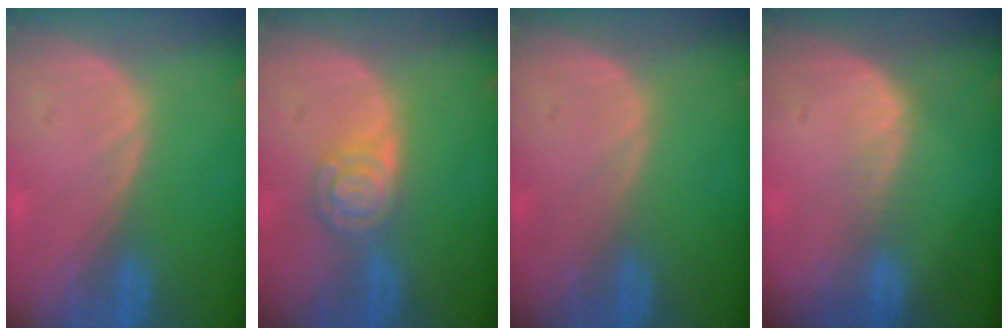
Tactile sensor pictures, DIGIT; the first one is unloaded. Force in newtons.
{"total": 5.4, "press": 4.7, "slide": 2.5}
{"total": 0.0}
{"total": 2.3, "press": 1.6, "slide": 1.6}